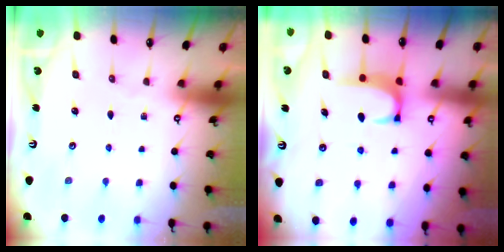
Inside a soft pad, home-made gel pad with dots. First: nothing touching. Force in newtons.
{"total": 2.0, "press": 2.0, "slide": 0.5}